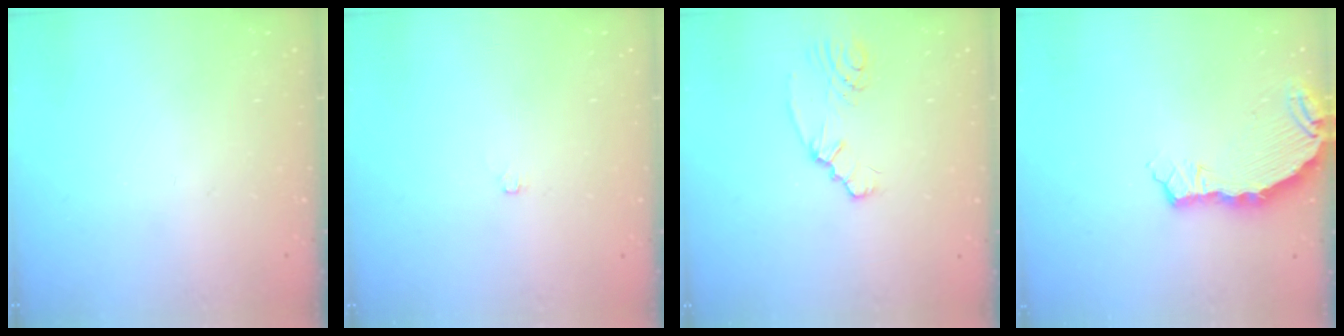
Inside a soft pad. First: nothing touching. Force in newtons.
{"total": 2.6, "press": 2.6, "slide": 0.3}
{"total": 2.3, "press": 2.2, "slide": 0.5}
{"total": 7.7, "press": 6.3, "slide": 4.6}